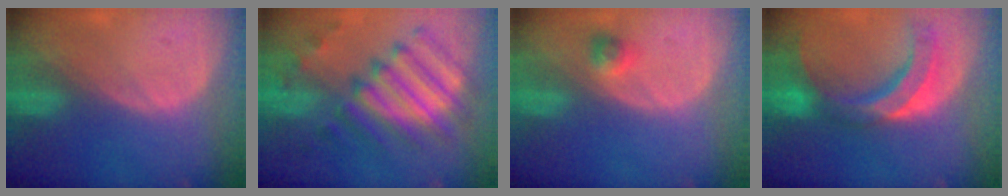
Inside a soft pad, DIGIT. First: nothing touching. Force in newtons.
{"total": 11.4, "press": 10.6, "slide": 4.4}
{"total": 2.3, "press": 2.0, "slide": 1.1}
{"total": 10.8, "press": 9.3, "slide": 5.5}